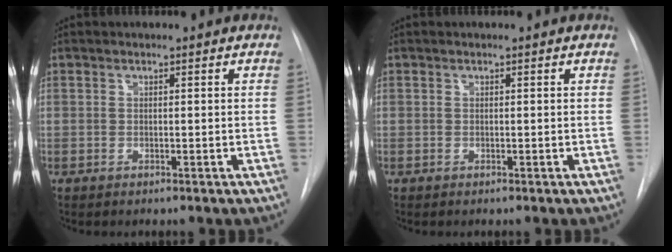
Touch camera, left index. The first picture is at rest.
{"total": 0.0}